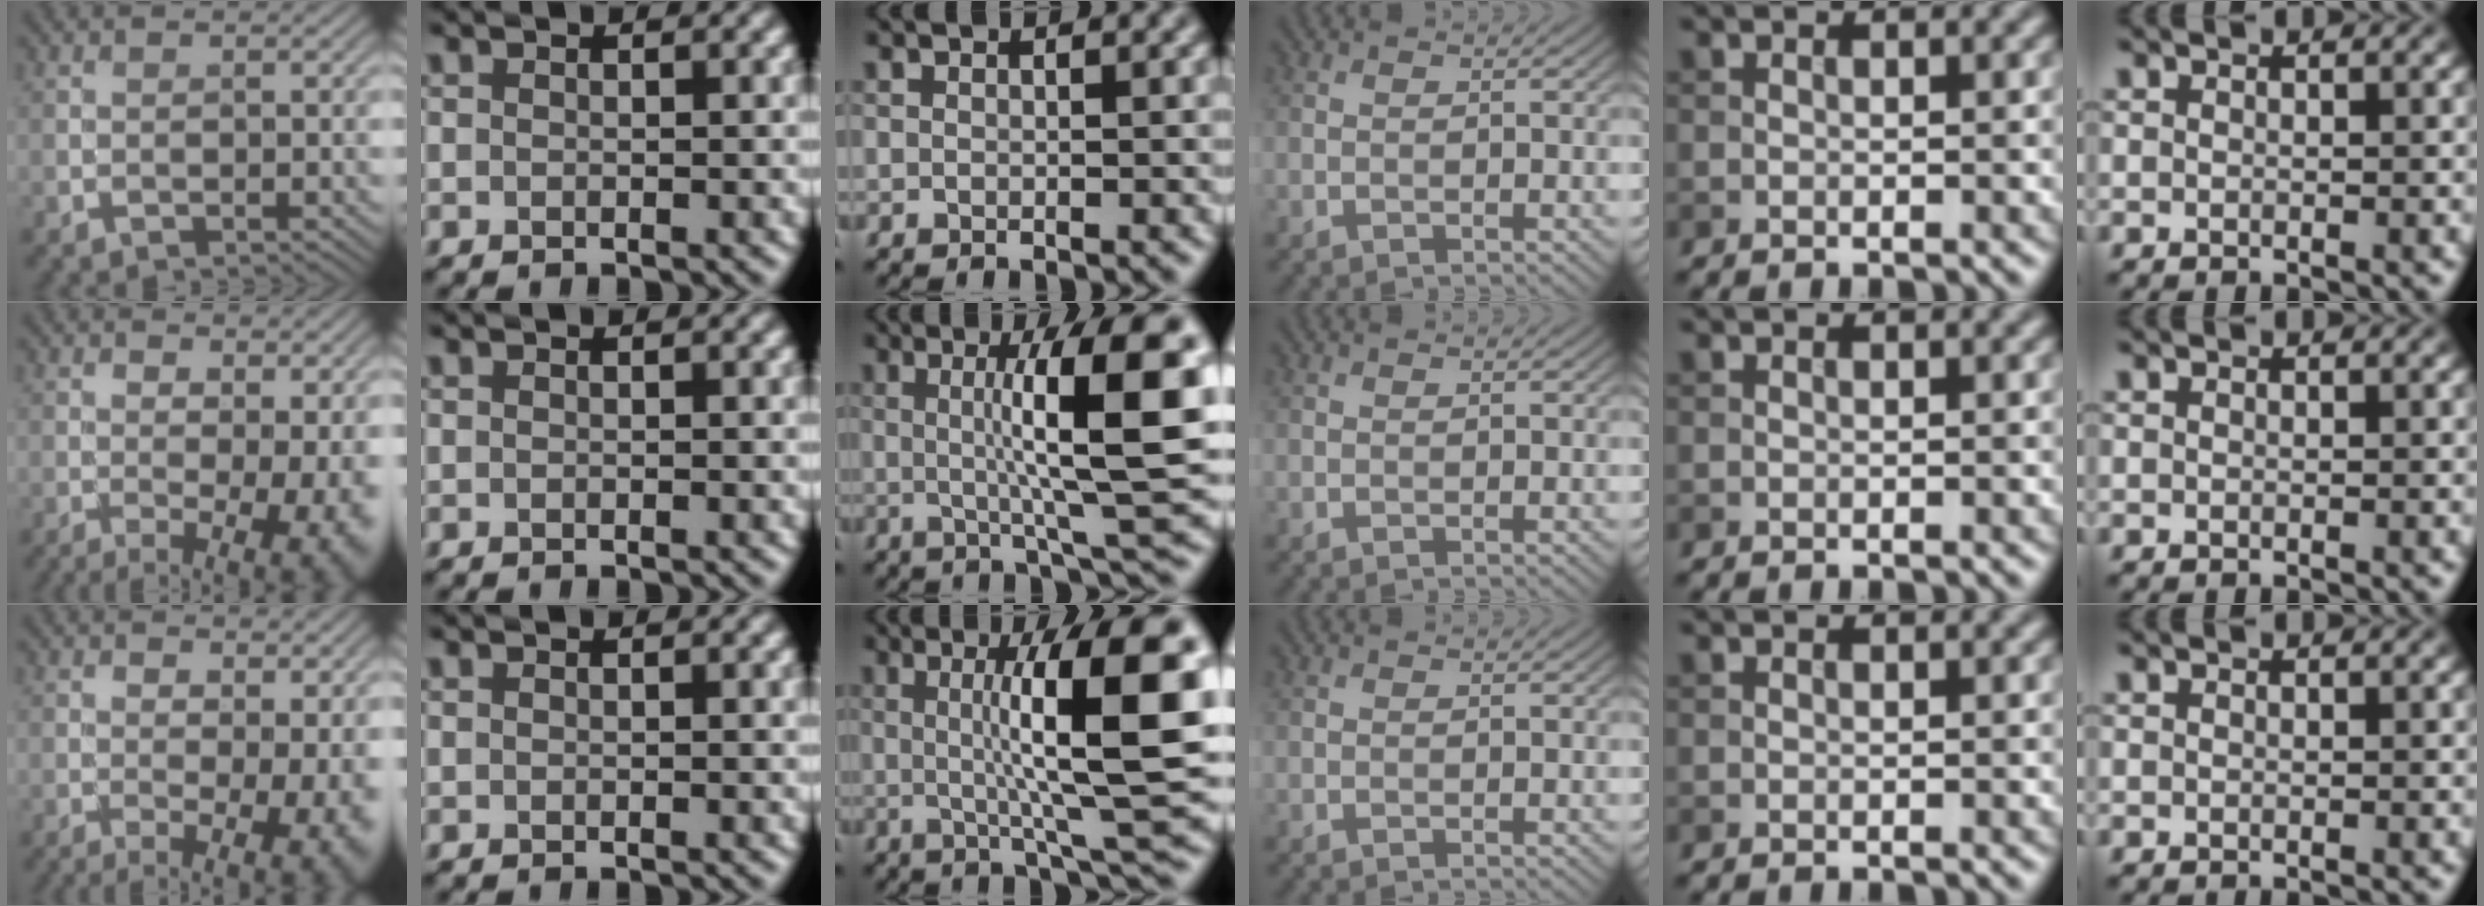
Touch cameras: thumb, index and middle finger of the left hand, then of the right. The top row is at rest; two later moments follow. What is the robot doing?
{"motion": "screw", "object": "dispenser bottle"}